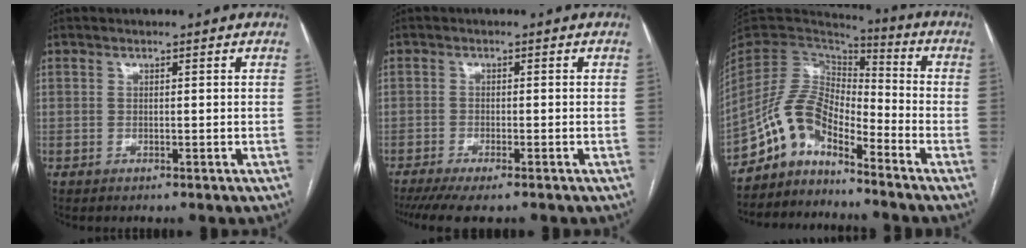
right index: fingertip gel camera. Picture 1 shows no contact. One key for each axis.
{"total": 7.5, "fx": -6.0, "fy": 1.3, "fz": 4.3, "tx": -0.062, "ty": -0.014, "tz": -0.095}
{"total": 9.6, "fx": -7.6, "fy": 3.3, "fz": 4.9, "tx": -0.097, "ty": 0.037, "tz": -0.146}